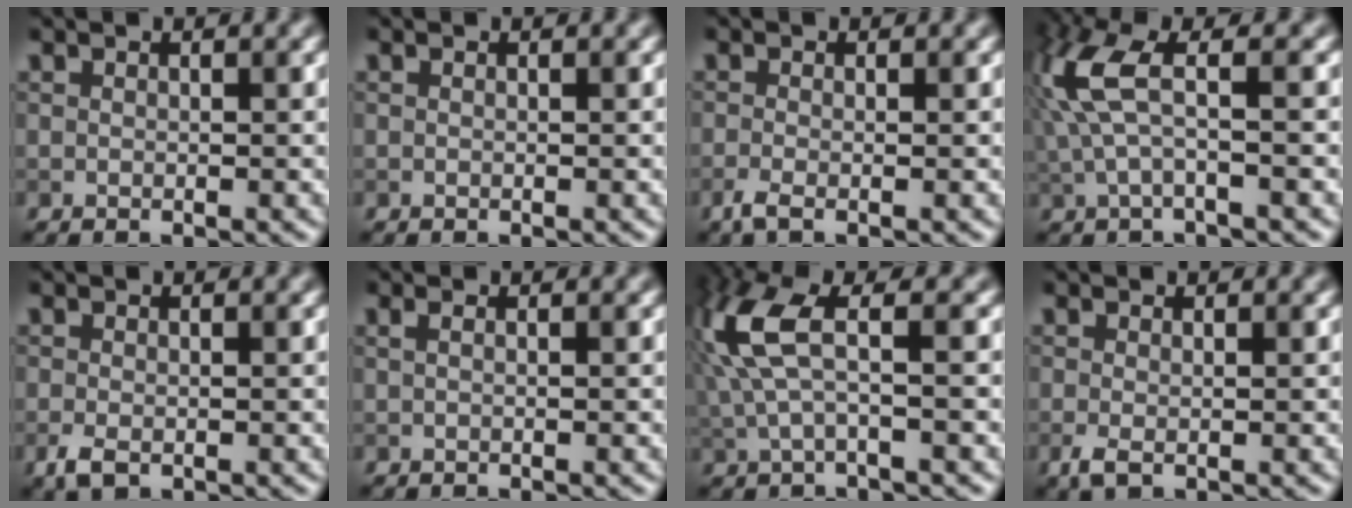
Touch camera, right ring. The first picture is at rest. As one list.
[{"total": 0.0}, {"total": 1.4, "force": [-0.8, 0.4, 1.1], "torque": [-0.026, -0.006, -0.019]}, {"total": 4.9, "force": [1.0, 1.3, 4.6], "torque": [-0.119, 0.012, 0.016]}, {"total": 1.7, "force": [-0.7, 1.0, 1.2], "torque": [-0.028, -0.004, -0.013]}, {"total": 0.8, "force": [0.3, 0.3, 0.7], "torque": [-0.014, -0.002, -0.001]}, {"total": 5.7, "force": [1.1, 1.7, 5.3], "torque": [-0.140, 0.014, 0.020]}, {"total": 1.3, "force": [-0.5, 0.6, 1.1], "torque": [-0.025, -0.005, -0.009]}]